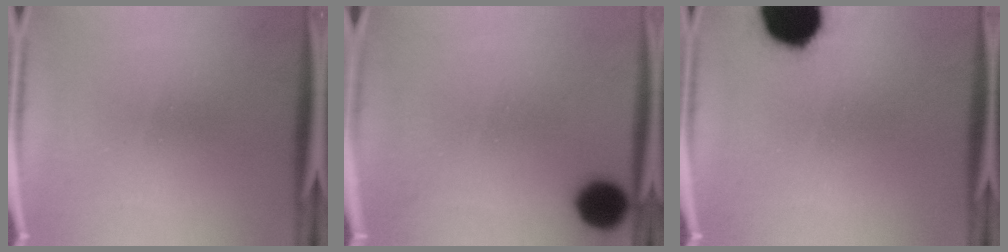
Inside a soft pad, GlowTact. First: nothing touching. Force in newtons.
{"total": 4.1}
{"total": 19.7}